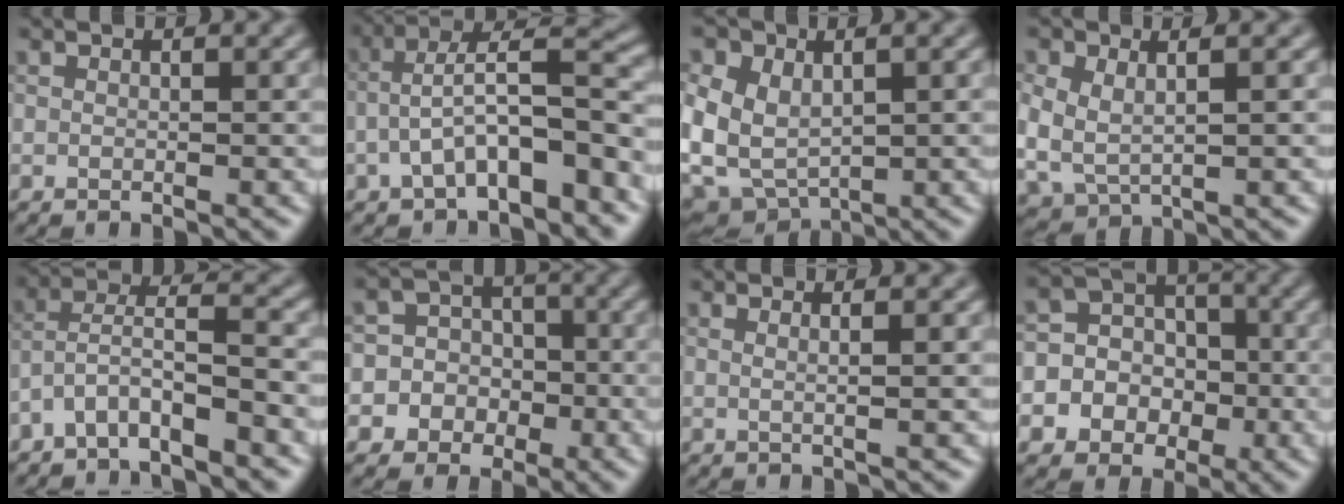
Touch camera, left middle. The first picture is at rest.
{"total": 7.4, "force": [-3.2, 2.9, 6.1], "torque": [-0.106, 0.011, -0.061]}
{"total": 6.0, "force": [0.6, 4.3, 4.1], "torque": [-0.104, -0.015, 0.005]}
{"total": 3.8, "force": [1.1, 2.3, 2.8], "torque": [-0.069, -0.016, 0.019]}
{"total": 4.4, "force": [-3.1, 1.1, 3.0], "torque": [-0.063, 0.000, -0.073]}
{"total": 7.9, "force": [-2.2, 7.5, 0.8], "torque": [-0.013, 0.005, -0.064]}
{"total": 2.5, "force": [0.9, 1.2, 2.0], "torque": [-0.023, -0.005, -0.018]}
{"total": 9.4, "force": [-2.3, 8.8, 2.3], "torque": [-0.056, 0.004, -0.065]}